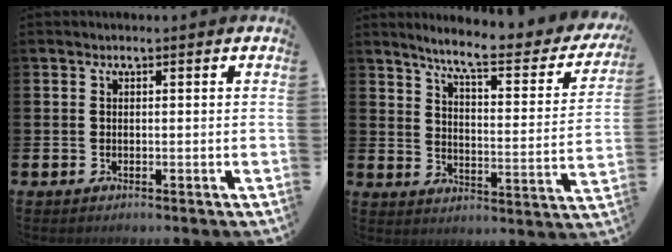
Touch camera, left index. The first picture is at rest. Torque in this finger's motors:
{"motor_torque": [0.67, -1.13, 0.45, 0.15]}